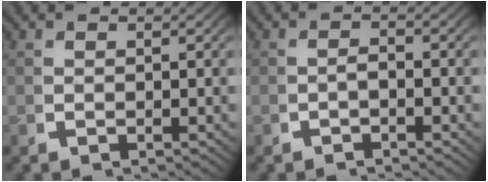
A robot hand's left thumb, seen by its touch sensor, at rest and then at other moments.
{"total": 1.2, "force": [-0.9, 0.5, 0.6], "torque": [-0.014, -0.003, -0.013]}